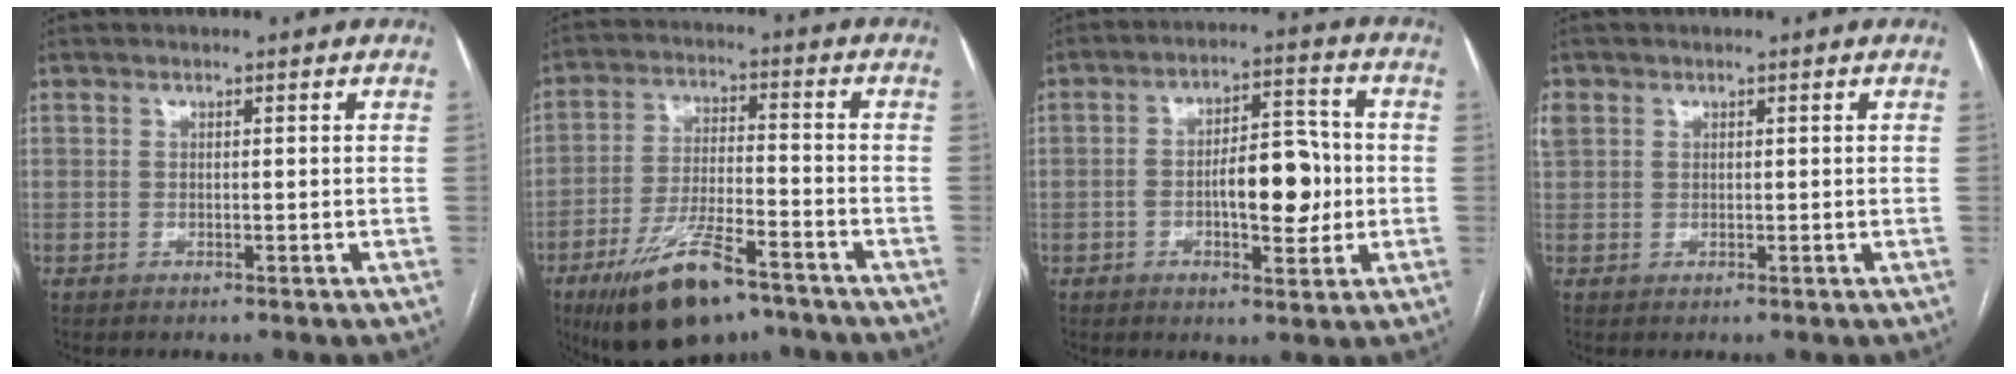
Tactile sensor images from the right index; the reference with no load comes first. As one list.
[{"total": 13.9, "force": [-9.1, 3.8, 9.8], "torque": [-0.185, -0.015, -0.152]}, {"total": 9.6, "force": [-1.3, 3.6, 8.8], "torque": [-0.139, 0.019, -0.017]}, {"total": 2.9, "force": [1.1, 2.6, 0.9], "torque": [-0.033, 0.020, 0.029]}]